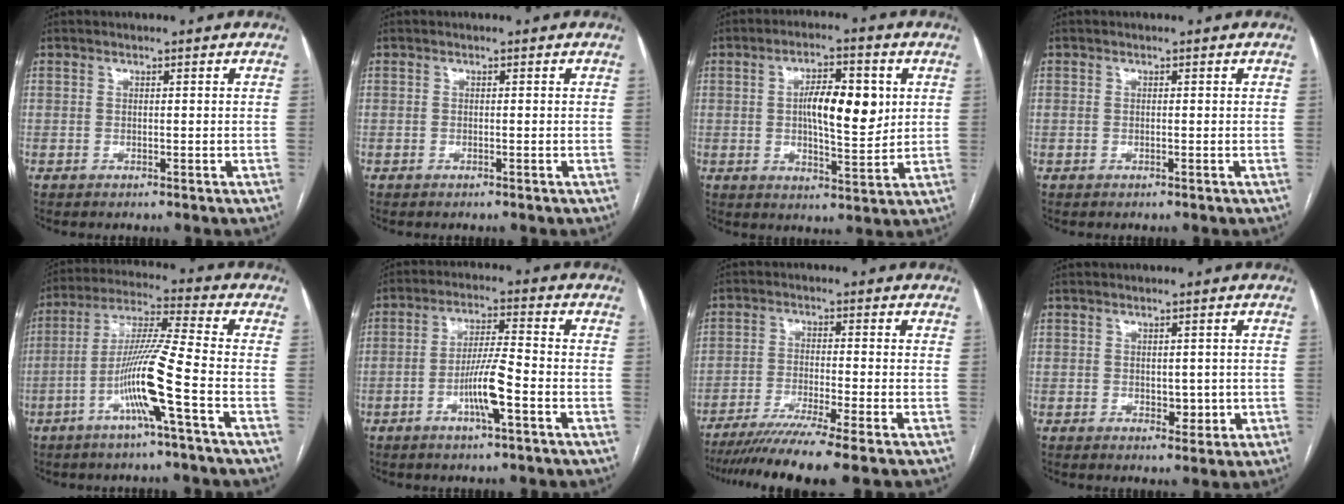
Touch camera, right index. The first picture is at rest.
{"total": 0.0}
{"total": 9.9, "force": [1.7, 3.1, 9.2], "torque": [-0.157, 0.010, 0.027]}
{"total": 0.0}
{"total": 11.3, "force": [-4.3, -1.3, 10.4], "torque": [-0.199, 0.005, -0.085]}
{"total": 7.3, "force": [-2.8, 0.3, 6.7], "torque": [-0.127, 0.003, -0.050]}
{"total": 11.2, "force": [-8.9, -1.8, 6.4], "torque": [-0.090, -0.035, -0.141]}
{"total": 2.8, "force": [-0.2, 1.9, 2.0], "torque": [-0.022, -0.001, 0.006]}